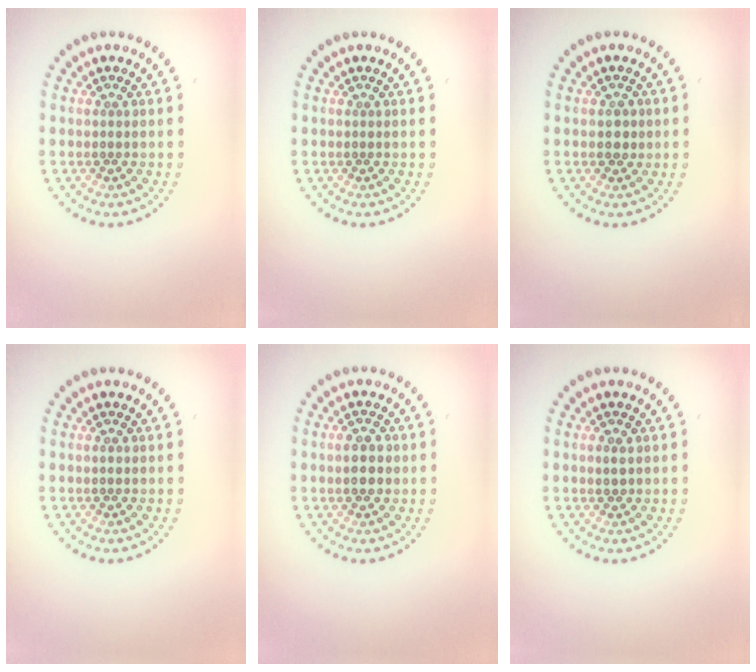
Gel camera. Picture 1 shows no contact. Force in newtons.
{"total": 0.0}
{"total": 1.5, "press": 1.4, "slide": 0.5}
{"total": 0.6, "press": 0.6, "slide": 0.1}
{"total": 2.2, "press": 2.2, "slide": 0.0}
{"total": 1.1, "press": 1.1, "slide": 0.4}